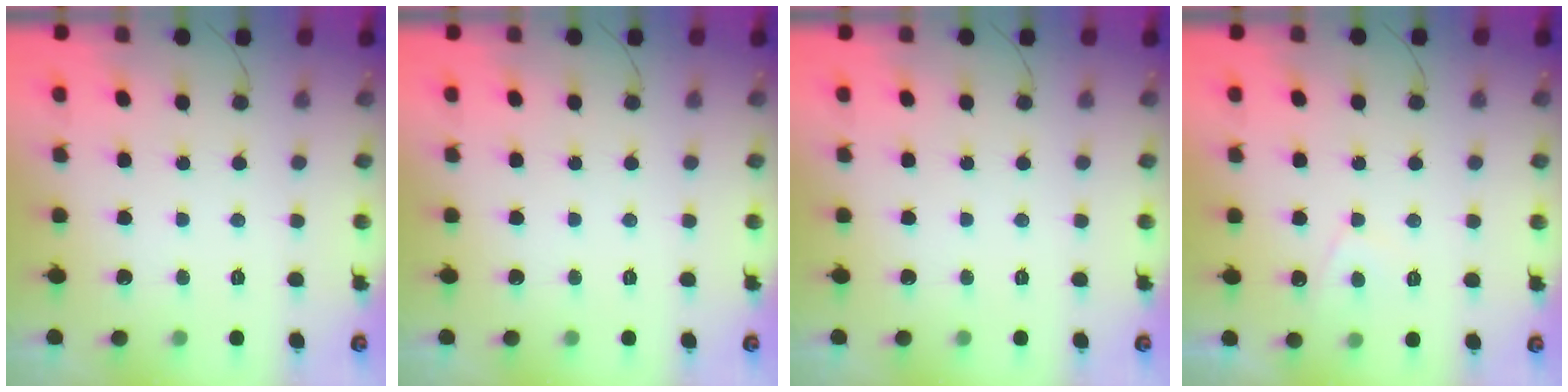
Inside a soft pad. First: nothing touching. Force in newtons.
{"total": 0.0}
{"total": 0.0}
{"total": 2.7, "press": 2.7, "slide": 0.6}